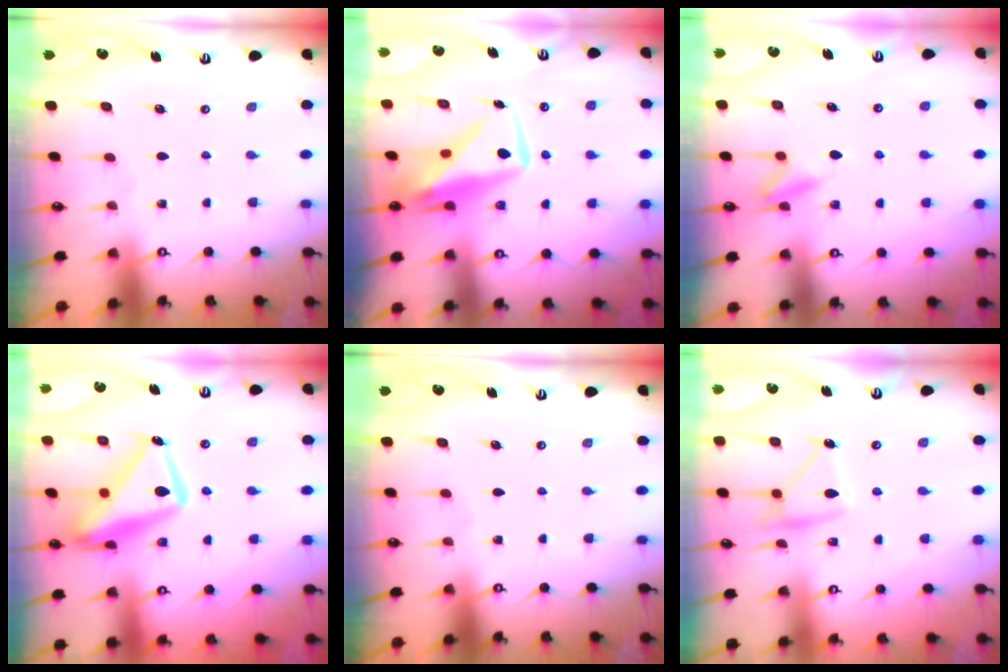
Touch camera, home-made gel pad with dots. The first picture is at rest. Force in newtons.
{"total": 11.8, "press": 11.7, "slide": 0.8}
{"total": 8.1, "press": 8.1, "slide": 1.0}
{"total": 18.9, "press": 18.8, "slide": 1.8}
{"total": 0.0}
{"total": 12.4, "press": 12.4, "slide": 0.4}